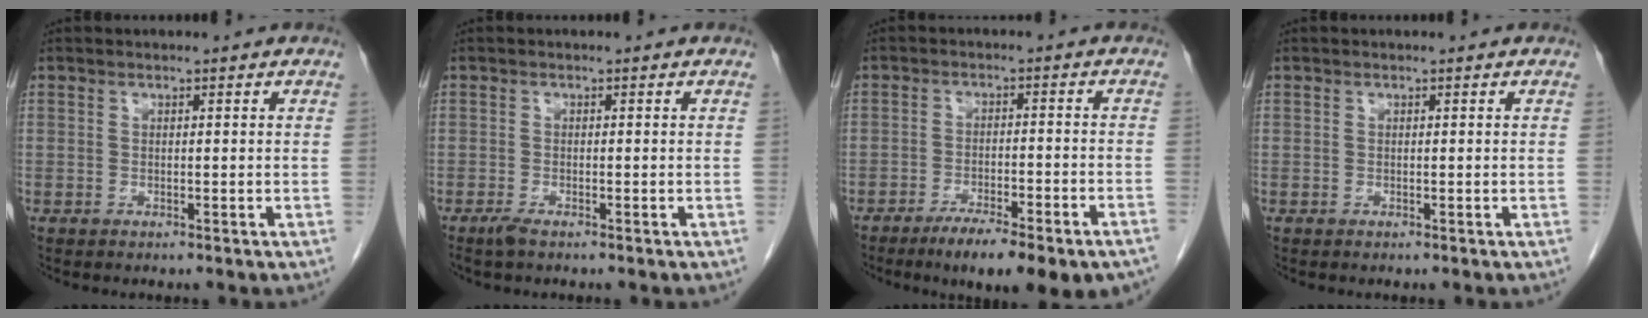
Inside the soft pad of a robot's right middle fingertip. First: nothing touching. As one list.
[{"total": 1.4, "force": [-1.0, 0.1, 0.9], "torque": [-0.024, -0.004, -0.021]}, {"total": 13.5, "force": [-10.1, 2.0, 8.7], "torque": [-0.096, -0.009, -0.148]}, {"total": 0.0}]